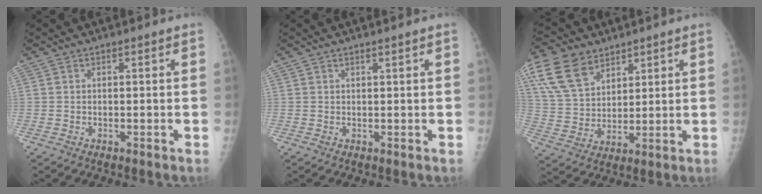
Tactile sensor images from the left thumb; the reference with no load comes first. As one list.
[{"total": 1.2, "force": [0.8, -0.2, 0.9], "torque": [-0.016, -0.005, 0.016]}, {"total": 14.1, "force": [8.1, 8.9, 7.4], "torque": [-0.131, -0.014, 0.162]}]